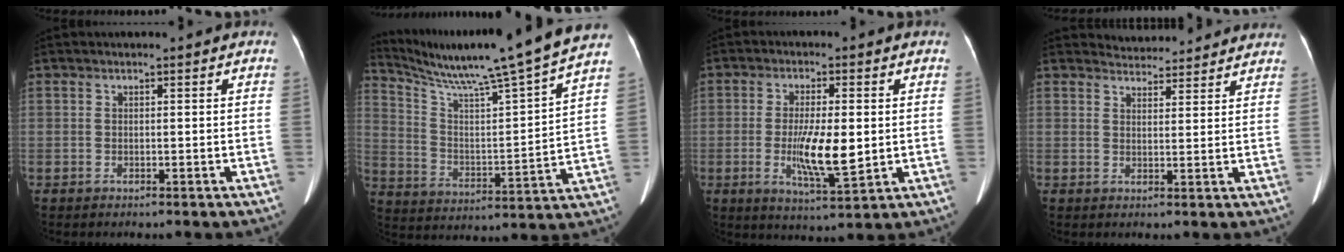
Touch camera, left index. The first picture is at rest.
{"total": 22.0, "force": [18.7, -1.7, 11.4], "torque": [-0.204, -0.030, 0.282]}
{"total": 8.4, "force": [-0.8, 1.7, 8.2], "torque": [-0.155, -0.019, -0.012]}
{"total": 8.0, "force": [7.7, 1.9, 0.7], "torque": [0.001, 0.017, 0.087]}